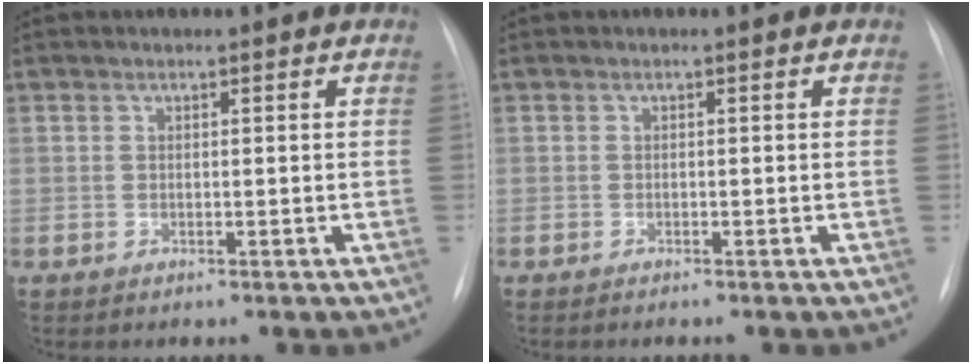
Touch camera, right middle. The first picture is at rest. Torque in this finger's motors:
{"motor_torque": [0.40, -0.44, 0.06, 0.02]}